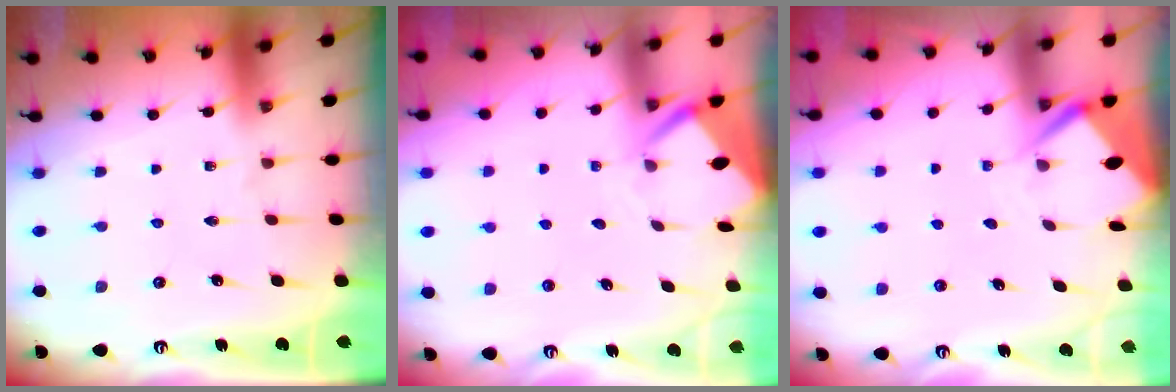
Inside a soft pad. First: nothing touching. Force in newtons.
{"total": 3.1, "press": 3.1, "slide": 0.3}
{"total": 3.7, "press": 3.7, "slide": 0.4}